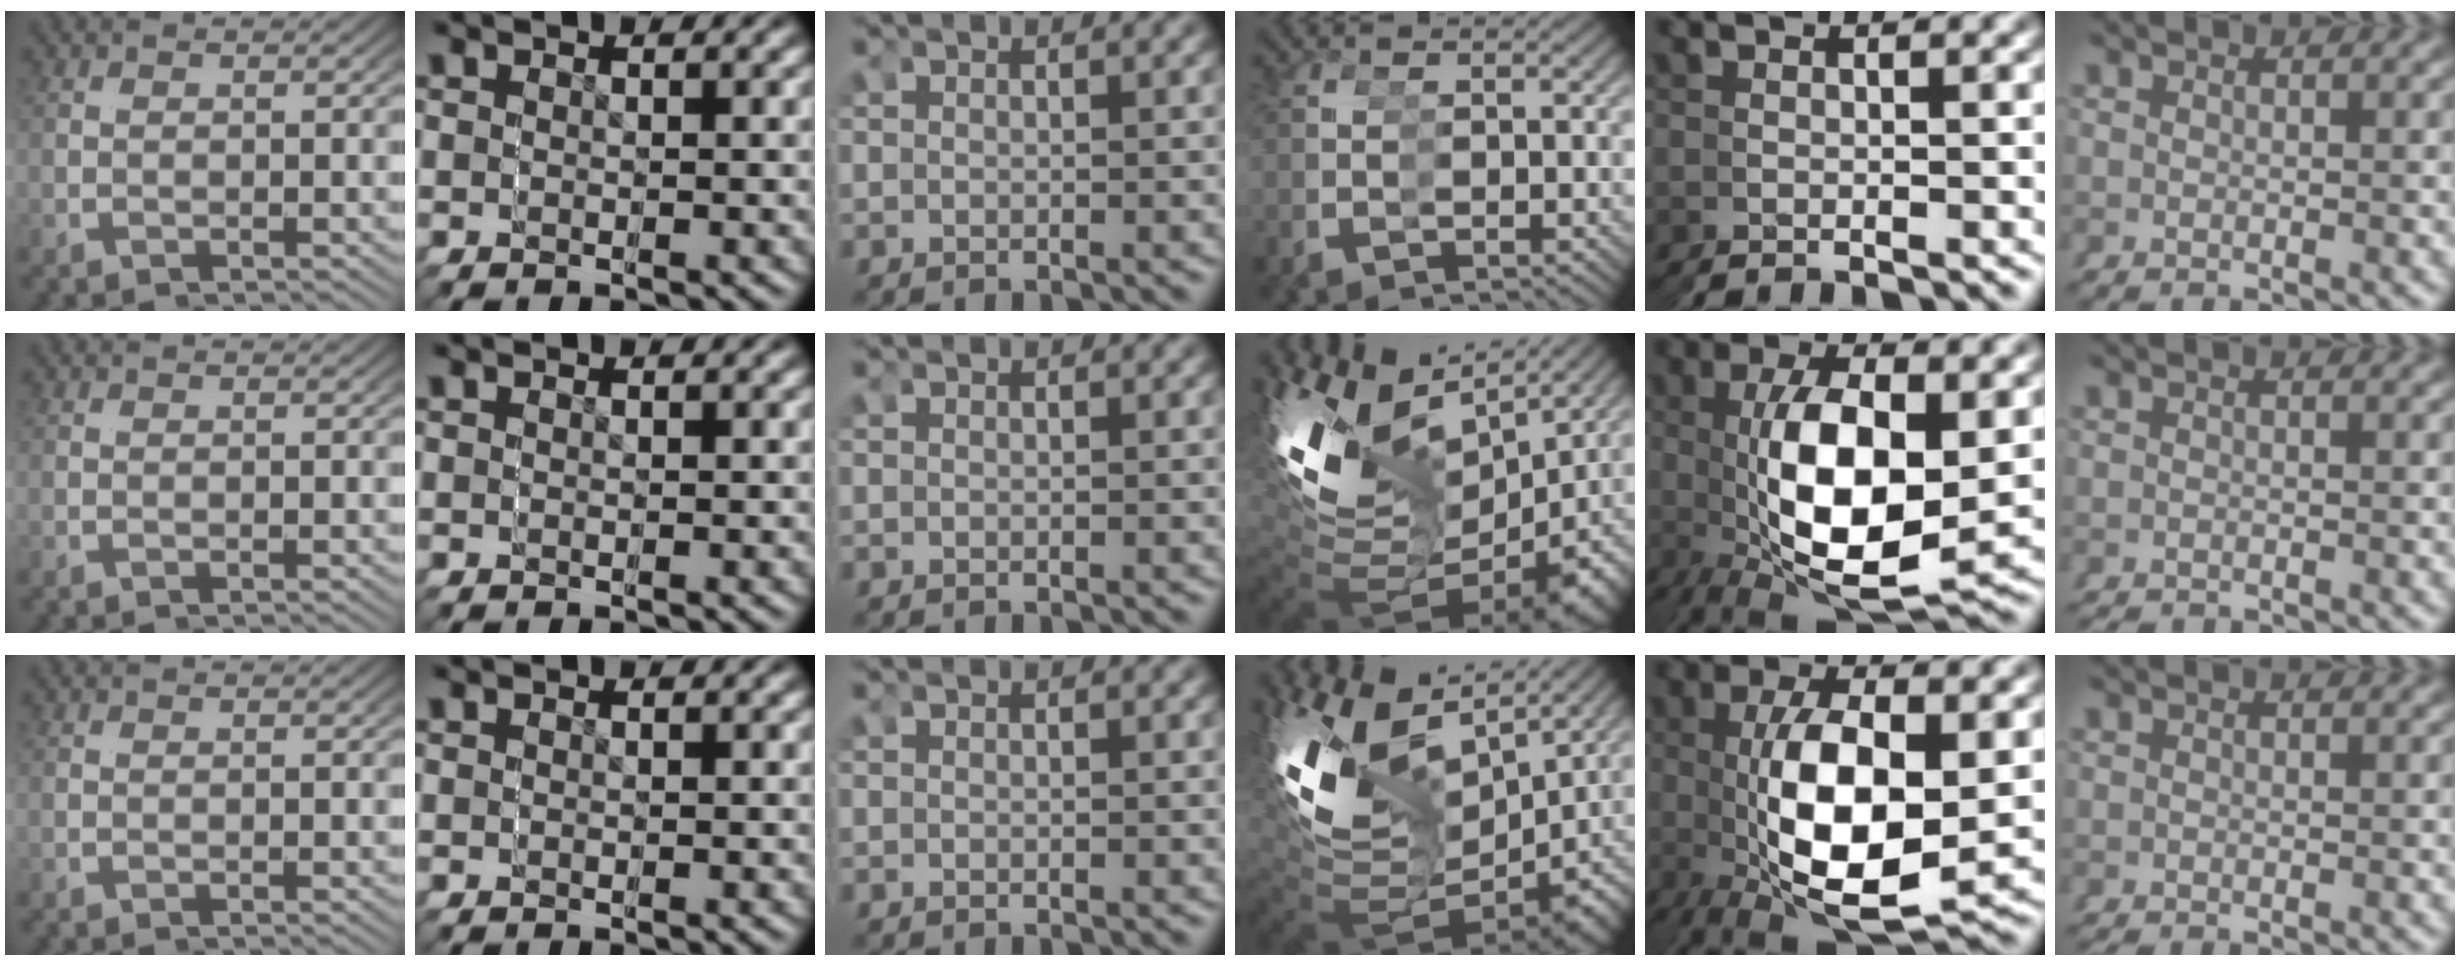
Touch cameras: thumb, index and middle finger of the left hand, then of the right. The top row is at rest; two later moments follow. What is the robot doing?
{"motion": "grasp_and_lifting", "object": "markers"}